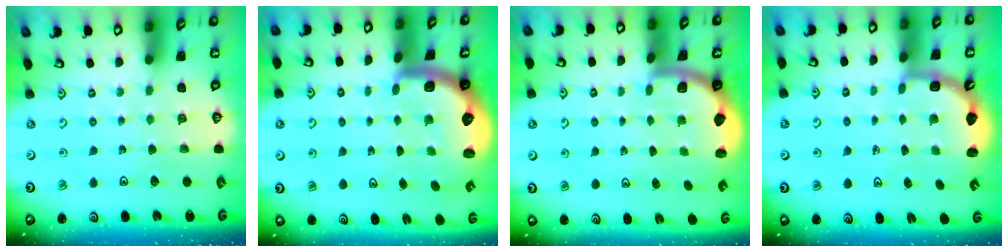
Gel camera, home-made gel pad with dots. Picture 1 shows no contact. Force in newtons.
{"total": 2.8, "press": 2.4, "slide": 1.4}
{"total": 2.0, "press": 1.9, "slide": 0.5}
{"total": 3.2, "press": 2.2, "slide": 2.4}